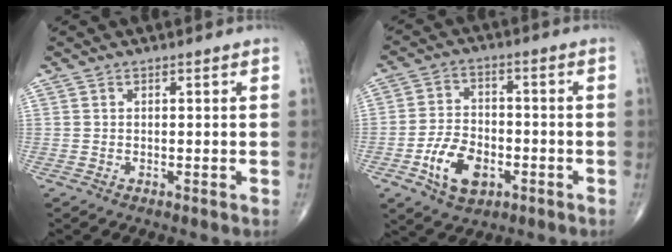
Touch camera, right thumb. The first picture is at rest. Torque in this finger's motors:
{"motor_torque": [0.12, 0.33, 0.19, 0.19, 0.24]}